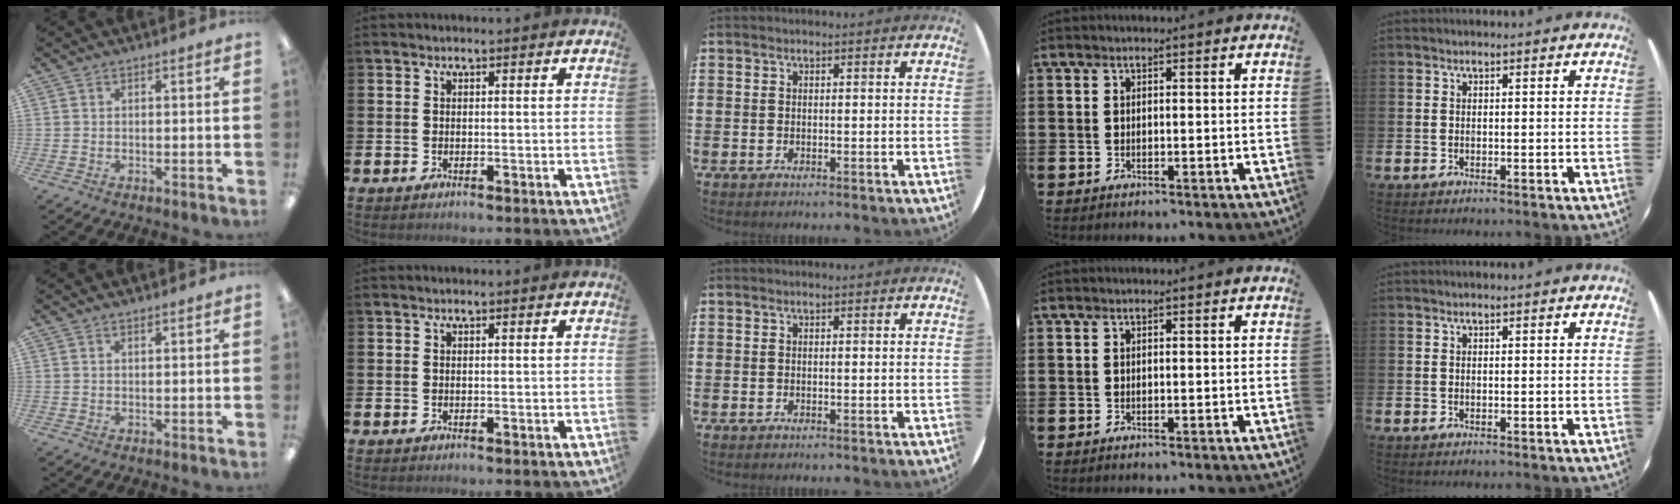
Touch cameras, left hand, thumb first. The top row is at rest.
{"thumb": {"total": 0.7, "force": [0.7, 0.2, -0.1], "torque": [-0.001, -0.001, 0.013]}}